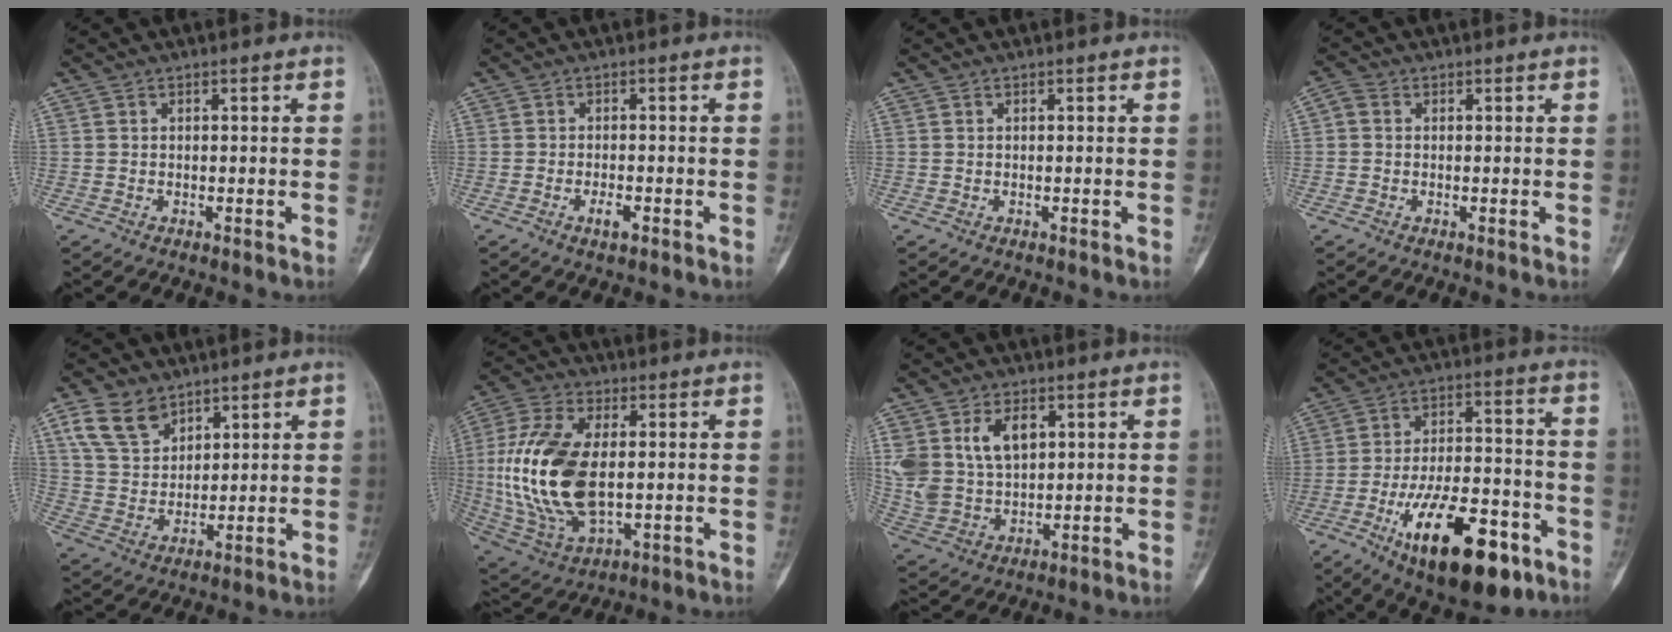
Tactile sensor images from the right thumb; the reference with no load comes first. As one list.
[{"total": 2.5, "force": [-1.2, 1.0, 1.9], "torque": [-0.036, 0.004, -0.022]}, {"total": 0.0}, {"total": 1.8, "force": [0.1, 1.4, 1.1], "torque": [-0.020, 0.003, -0.008]}, {"total": 9.6, "force": [5.8, 6.1, 4.6], "torque": [-0.074, -0.022, 0.120]}, {"total": 20.8, "force": [0.1, 11.2, 17.5], "torque": [-0.375, -0.008, 0.014]}, {"total": 12.6, "force": [4.2, 8.4, 8.4], "torque": [-0.151, -0.009, 0.095]}, {"total": 21.6, "force": [-10.6, 9.0, 16.6], "torque": [-0.253, 0.053, -0.158]}]